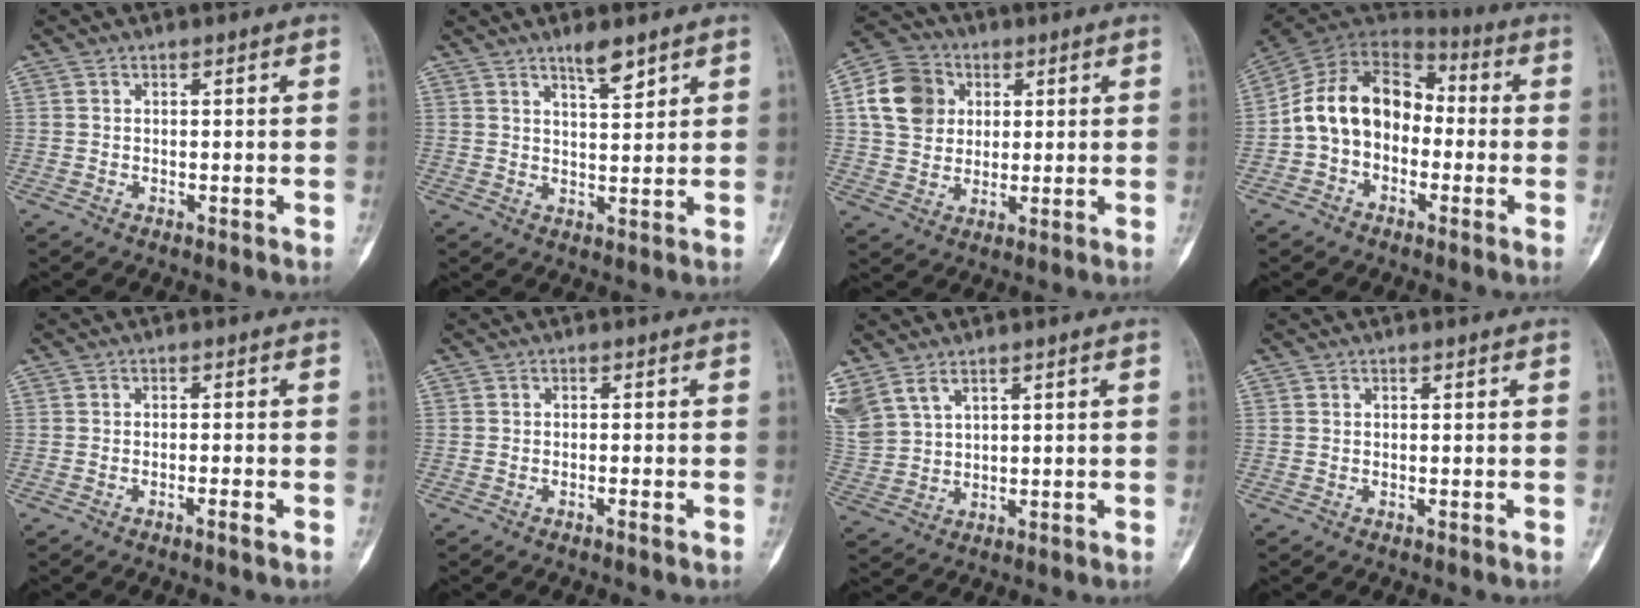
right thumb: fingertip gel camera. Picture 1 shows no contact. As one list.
[{"total": 8.1, "force": [4.5, 1.7, 6.5], "torque": [-0.107, -0.021, 0.079]}, {"total": 12.0, "force": [3.5, 9.9, 5.7], "torque": [-0.082, -0.002, 0.062]}, {"total": 14.7, "force": [-1.6, 11.1, 9.5], "torque": [-0.140, 0.052, -0.044]}, {"total": 1.6, "force": [-1.0, -0.1, 1.2], "torque": [-0.025, 0.005, -0.020]}, {"total": 1.1, "force": [-0.7, 0.0, 0.9], "torque": [-0.020, 0.004, -0.012]}, {"total": 9.4, "force": [5.6, 5.5, 5.1], "torque": [-0.127, -0.007, 0.133]}, {"total": 0.0}]